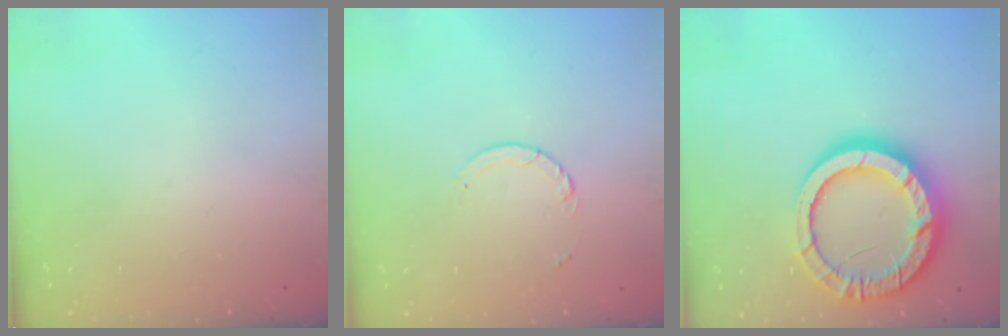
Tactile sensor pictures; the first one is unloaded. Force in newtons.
{"total": 3.8, "press": 3.8, "slide": 0.3}
{"total": 17.9, "press": 17.9, "slide": 1.7}